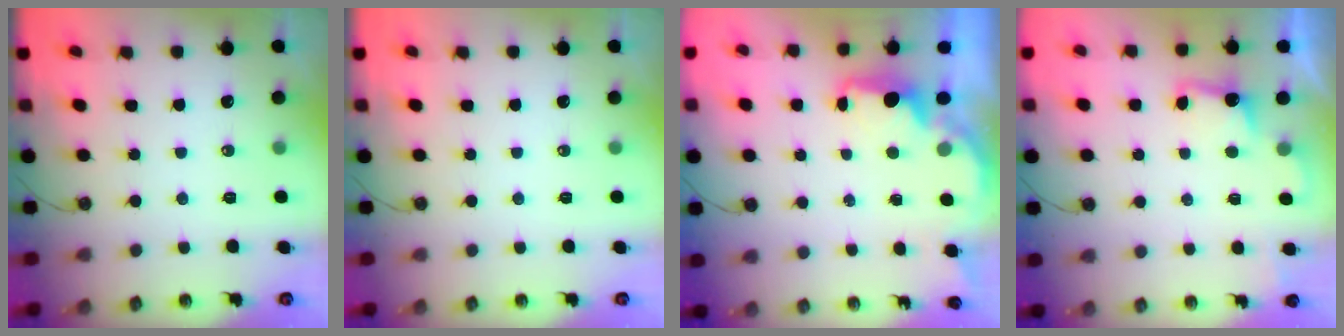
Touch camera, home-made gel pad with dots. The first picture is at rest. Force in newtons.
{"total": 0.0}
{"total": 2.2, "press": 2.1, "slide": 0.6}
{"total": 2.0, "press": 1.7, "slide": 0.9}